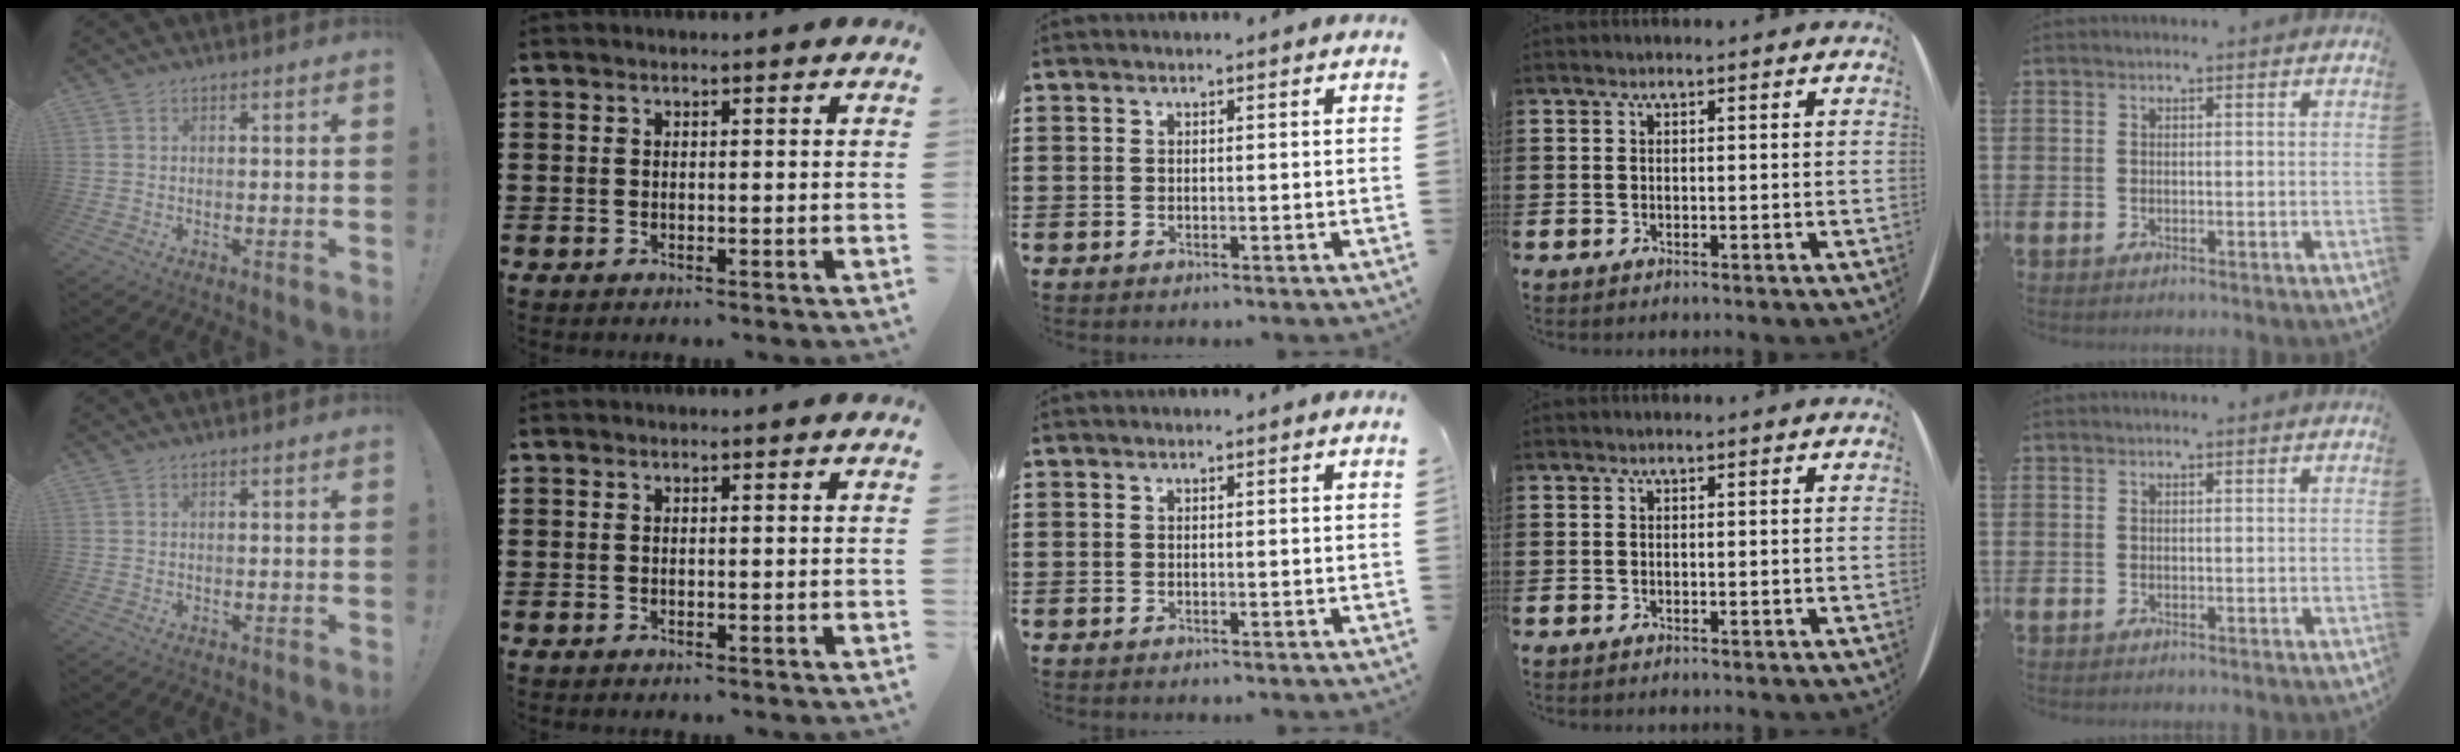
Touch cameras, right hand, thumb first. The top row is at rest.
{}